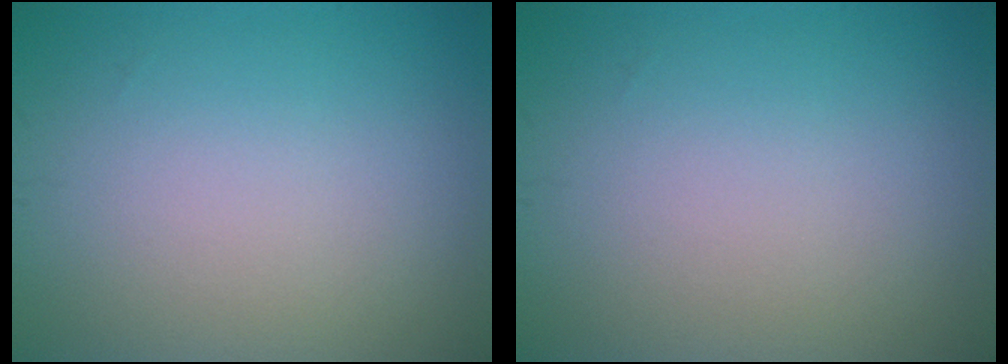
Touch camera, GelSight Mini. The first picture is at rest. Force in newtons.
{"total": 0.0}